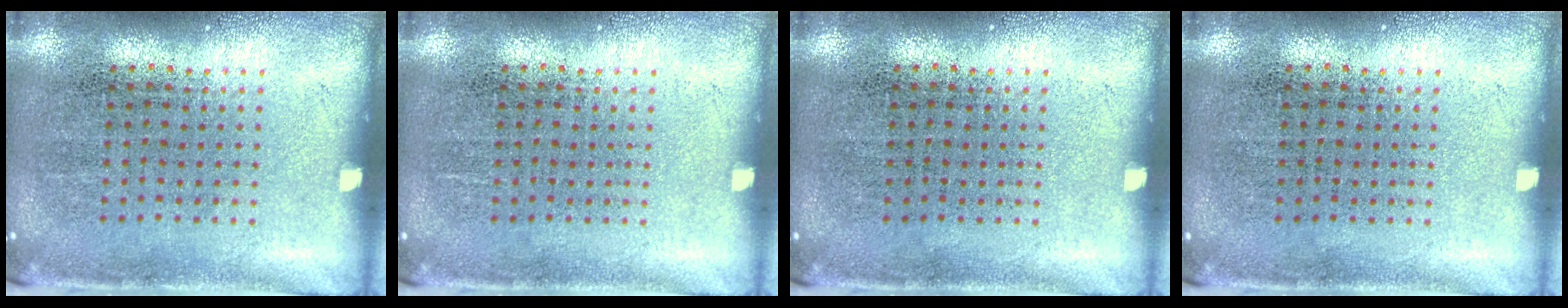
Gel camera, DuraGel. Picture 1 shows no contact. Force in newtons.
{"total": 0.0}
{"total": 0.0}
{"total": 0.0}